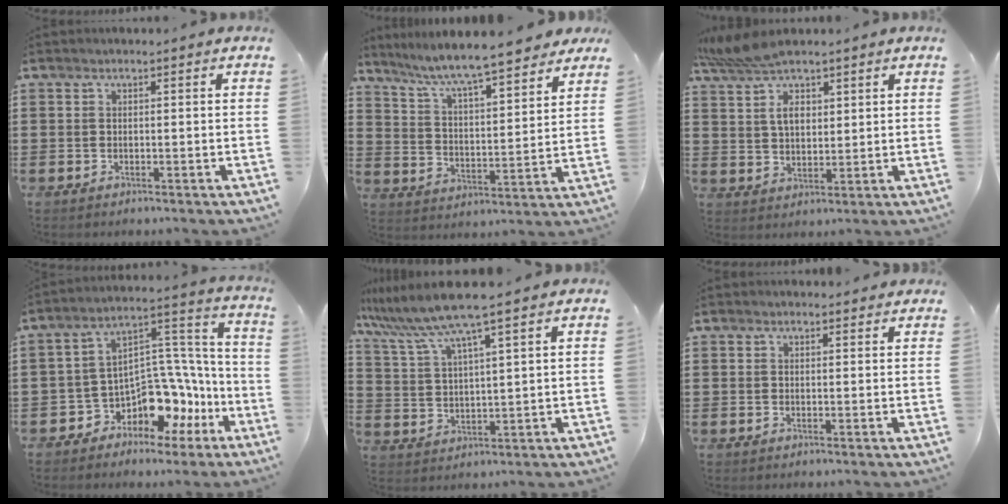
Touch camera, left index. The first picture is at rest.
{"total": 6.9, "force": [6.2, 0.3, 3.1], "torque": [-0.087, -0.039, 0.101]}
{"total": 7.5, "force": [4.7, 3.6, 4.6], "torque": [-0.107, 0.005, 0.086]}
{"total": 8.5, "force": [-5.6, 5.5, 3.2], "torque": [-0.062, -0.008, -0.098]}
{"total": 8.1, "force": [6.6, -0.7, 4.7], "torque": [-0.121, -0.035, 0.110]}
{"total": 1.0, "force": [0.9, 0.3, 0.1], "torque": [0.004, -0.001, 0.016]}